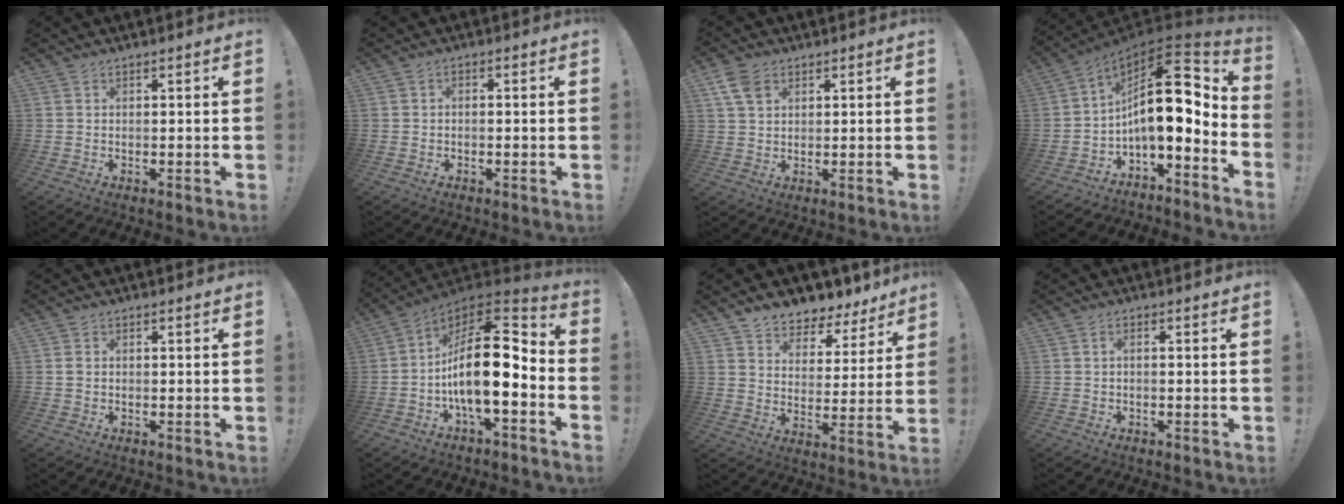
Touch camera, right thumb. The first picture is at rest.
{"total": 1.4, "force": [-1.1, 0.2, 0.8], "torque": [-0.019, 0.006, -0.018]}
{"total": 6.2, "force": [3.0, 4.1, 3.6], "torque": [-0.066, -0.003, 0.061]}
{"total": 17.3, "force": [2.5, 7.0, 15.6], "torque": [-0.271, -0.020, 0.039]}
{"total": 1.1, "force": [0.0, 1.0, 0.5], "torque": [-0.018, 0.009, 0.002]}
{"total": 19.3, "force": [-2.6, 8.4, 17.2], "torque": [-0.304, 0.014, -0.041]}
{"total": 6.5, "force": [5.5, 3.4, 0.9], "torque": [-0.012, -0.057, 0.103]}
{"total": 1.5, "force": [-0.8, 0.1, 1.3], "torque": [-0.027, 0.007, -0.013]}